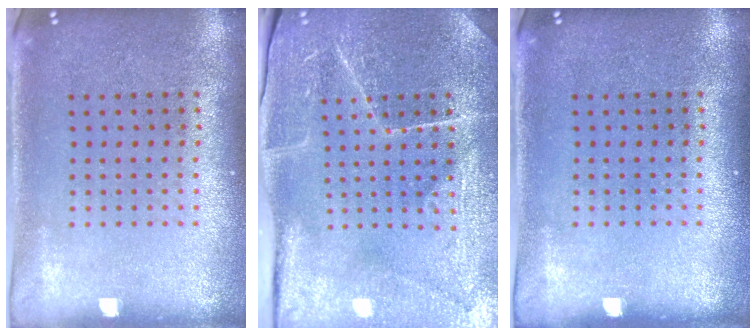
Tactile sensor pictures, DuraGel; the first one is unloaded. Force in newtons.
{"total": 4.0, "press": 3.9, "slide": 0.3}
{"total": 0.0}